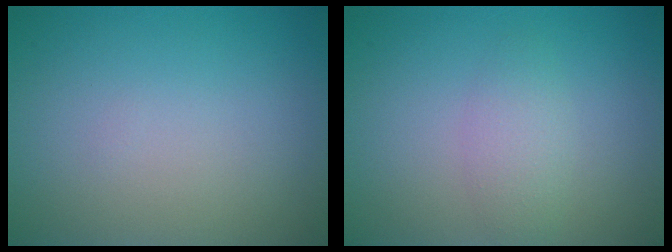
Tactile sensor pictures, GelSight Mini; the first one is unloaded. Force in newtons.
{"total": 2.0, "press": 2.0, "slide": 0.2}